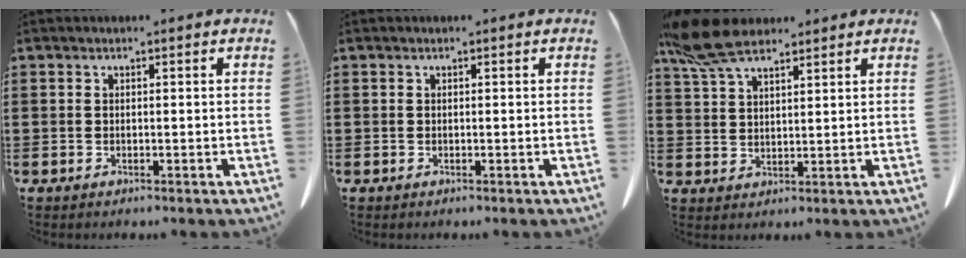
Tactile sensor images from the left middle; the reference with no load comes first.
{"total": 0.0}
{"total": 8.8, "force": [6.5, 2.9, 5.3], "torque": [-0.132, -0.008, 0.120]}